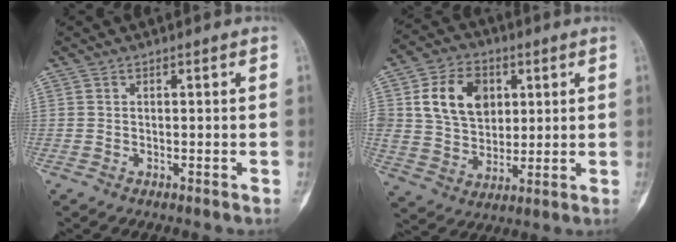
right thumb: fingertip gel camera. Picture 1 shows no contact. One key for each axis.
{"total": 13.8, "fx": 4.0, "fy": 10.2, "fz": 8.4, "tx": -0.109, "ty": -0.007, "tz": 0.074}